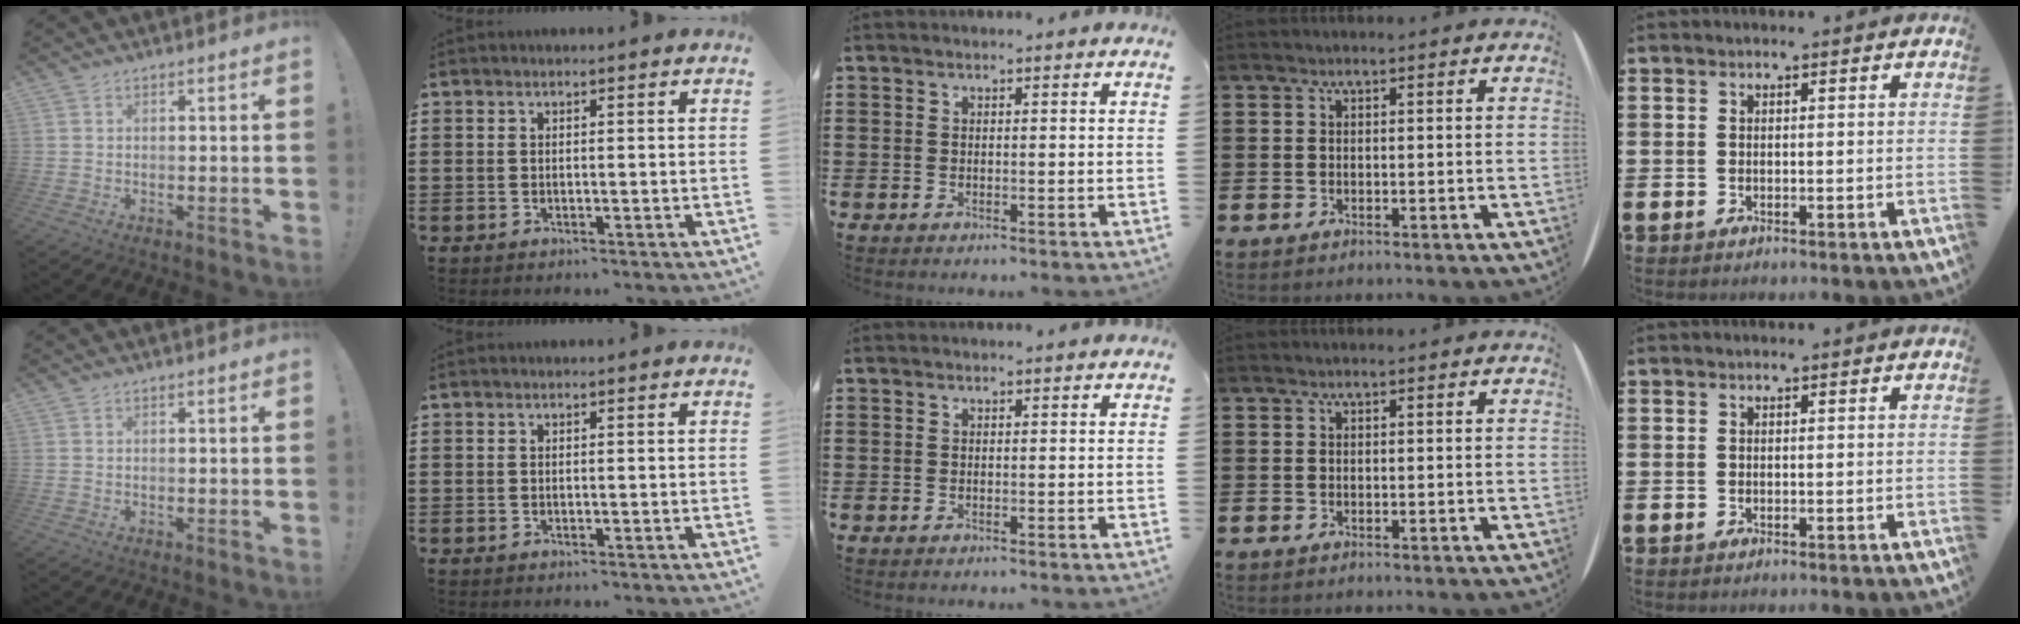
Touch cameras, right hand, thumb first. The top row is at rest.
{}